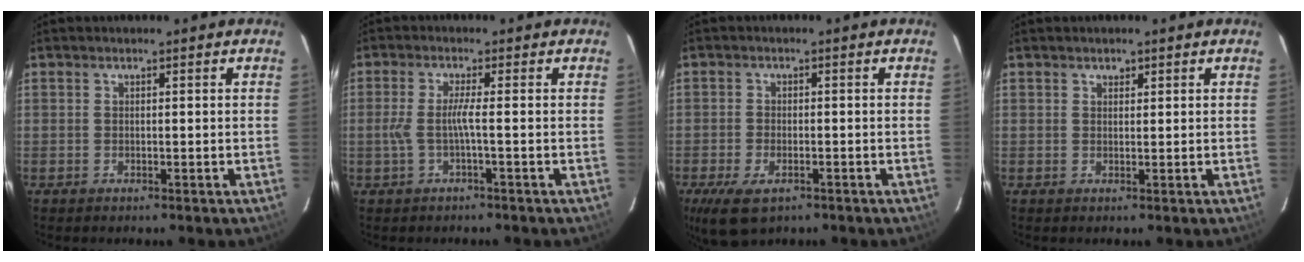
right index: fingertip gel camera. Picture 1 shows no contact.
{"total": 3.3, "force": [-0.9, -0.6, 3.1], "torque": [-0.073, -0.002, -0.014]}
{"total": 7.4, "force": [-4.2, 3.8, 4.8], "torque": [-0.114, -0.024, -0.075]}
{"total": 1.0, "force": [0.7, 0.8, 0.3], "torque": [-0.003, 0.003, 0.010]}